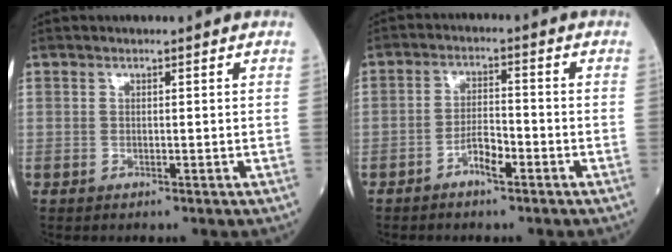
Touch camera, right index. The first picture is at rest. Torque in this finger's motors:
{"motor_torque": [0.09, -0.11, 0.08, 0.07]}